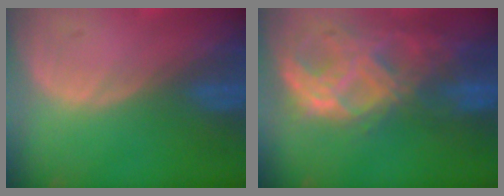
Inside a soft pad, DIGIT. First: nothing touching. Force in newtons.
{"total": 11.4, "press": 9.6, "slide": 6.2}